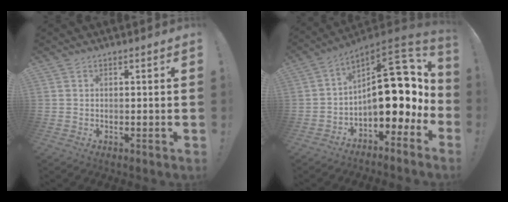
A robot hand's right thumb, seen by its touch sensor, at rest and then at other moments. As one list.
[{"total": 19.6, "force": [2.1, 10.3, 16.5], "torque": [-0.220, -0.020, 0.043]}]